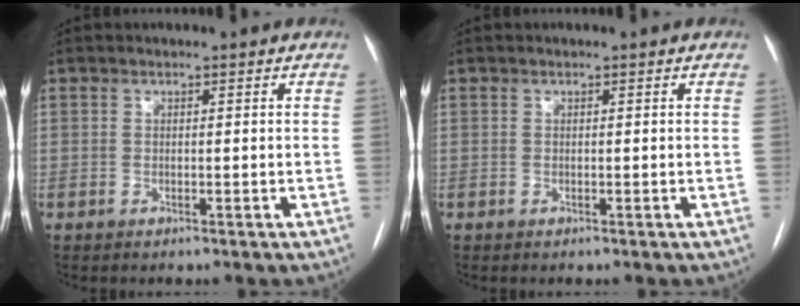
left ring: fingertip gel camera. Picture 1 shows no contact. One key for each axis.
{"total": 0.0}